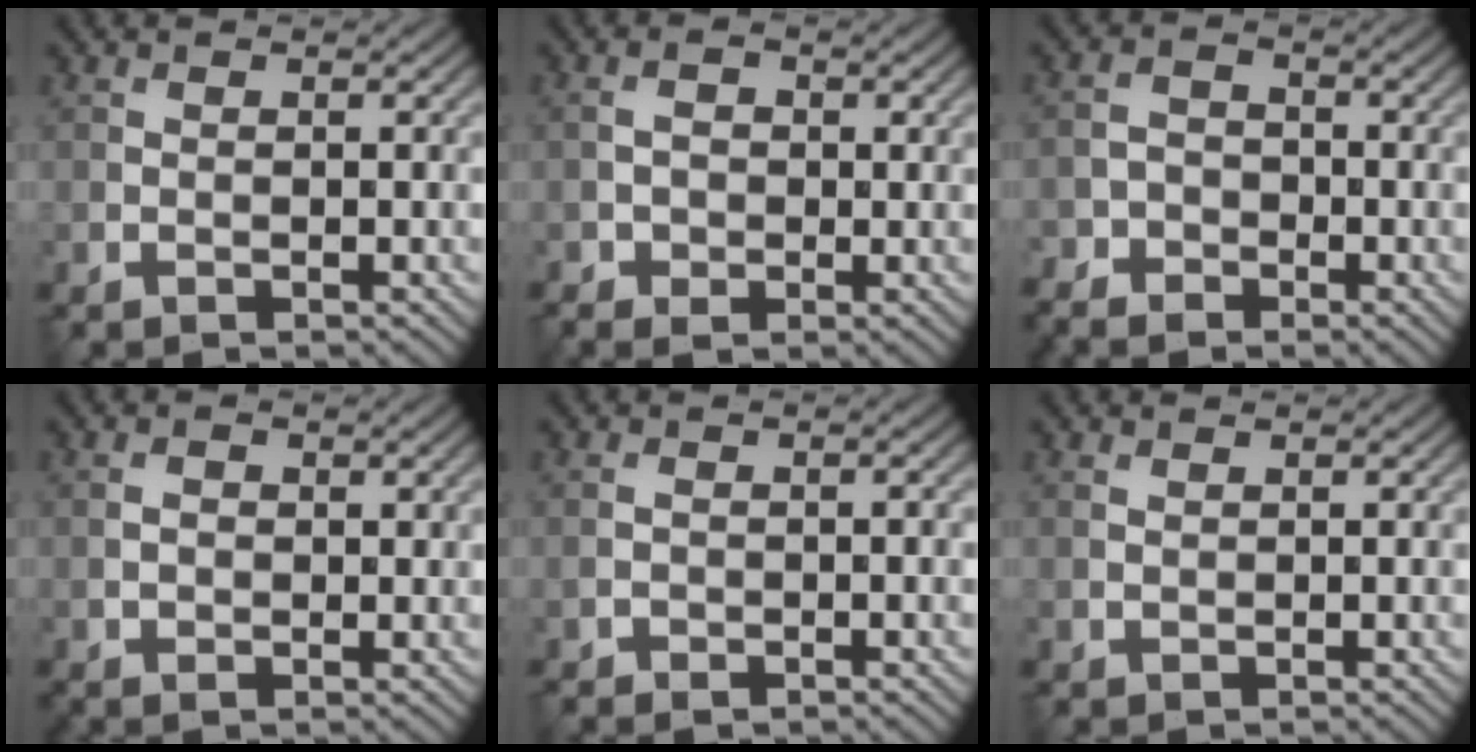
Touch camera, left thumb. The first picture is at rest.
{"total": 2.9, "force": [-0.7, 2.1, 1.9], "torque": [-0.038, -0.002, -0.006]}
{"total": 4.1, "force": [-3.2, 2.4, 1.1], "torque": [-0.025, -0.002, -0.066]}
{"total": 1.8, "force": [0.2, 1.2, 1.2], "torque": [-0.022, -0.003, 0.007]}
{"total": 1.8, "force": [-0.9, 0.9, 1.3], "torque": [-0.026, -0.001, -0.014]}
{"total": 0.7, "force": [0.4, 0.3, 0.4], "torque": [-0.015, 0.002, 0.009]}